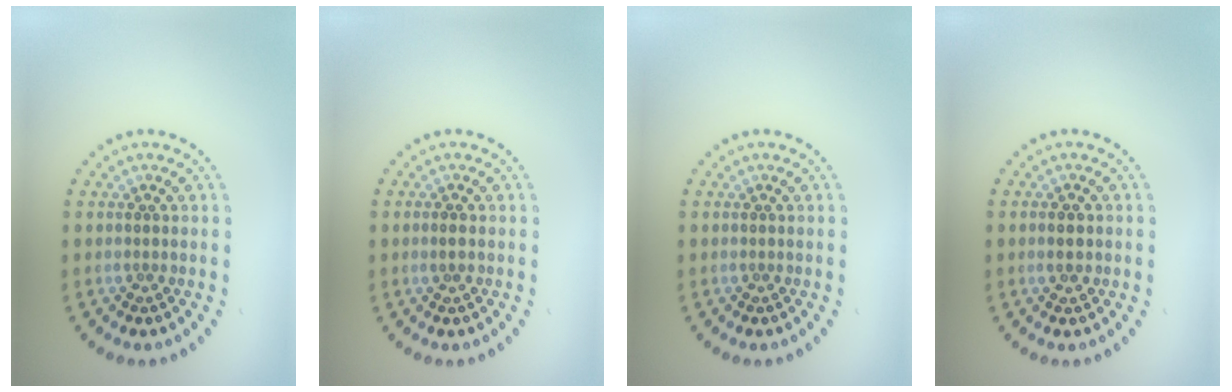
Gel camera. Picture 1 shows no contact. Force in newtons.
{"total": 0.8, "press": 0.8, "slide": 0.1}
{"total": 0.0}
{"total": 2.0, "press": 2.0, "slide": 0.0}